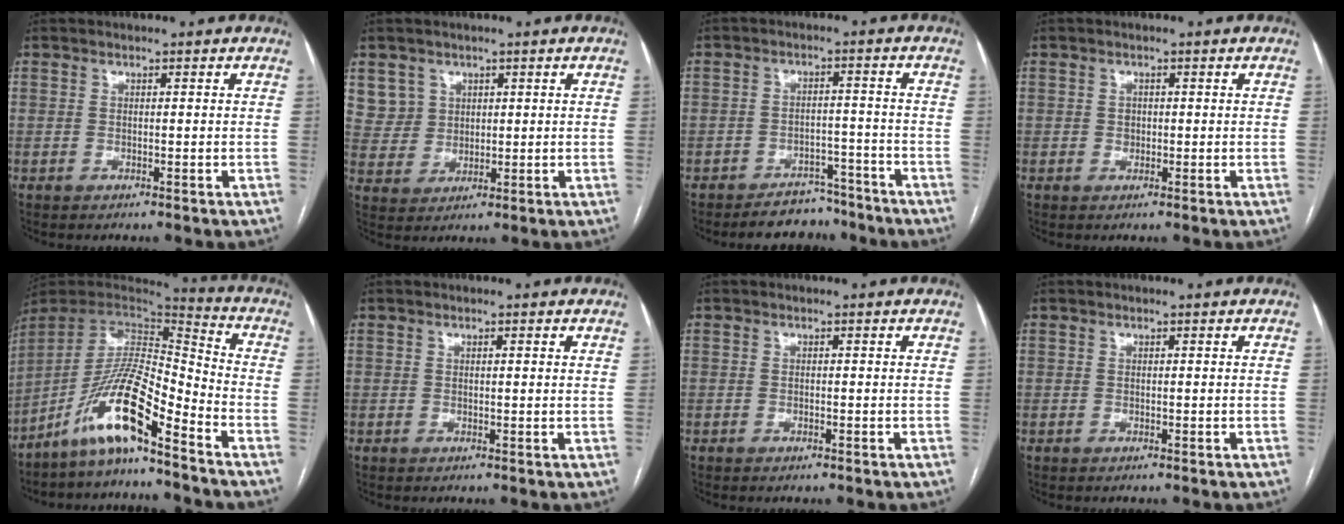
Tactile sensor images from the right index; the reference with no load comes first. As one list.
[{"total": 5.5, "force": [2.7, 4.8, 0.2], "torque": [0.001, 0.009, 0.061]}, {"total": 6.4, "force": [-5.7, 3.0, 0.4], "torque": [0.010, 0.018, -0.087]}, {"total": 1.2, "force": [0.0, 1.0, 0.5], "torque": [-0.006, 0.002, 0.002]}, {"total": 16.6, "force": [-11.1, 0.4, 12.3], "torque": [-0.233, 0.010, -0.202]}, {"total": 1.0, "force": [0.6, 0.1, 0.9], "torque": [-0.016, 0.005, 0.006]}, {"total": 0.5, "force": [-0.4, 0.2, 0.3], "torque": [-0.005, 0.000, -0.004]}, {"total": 0.0}]